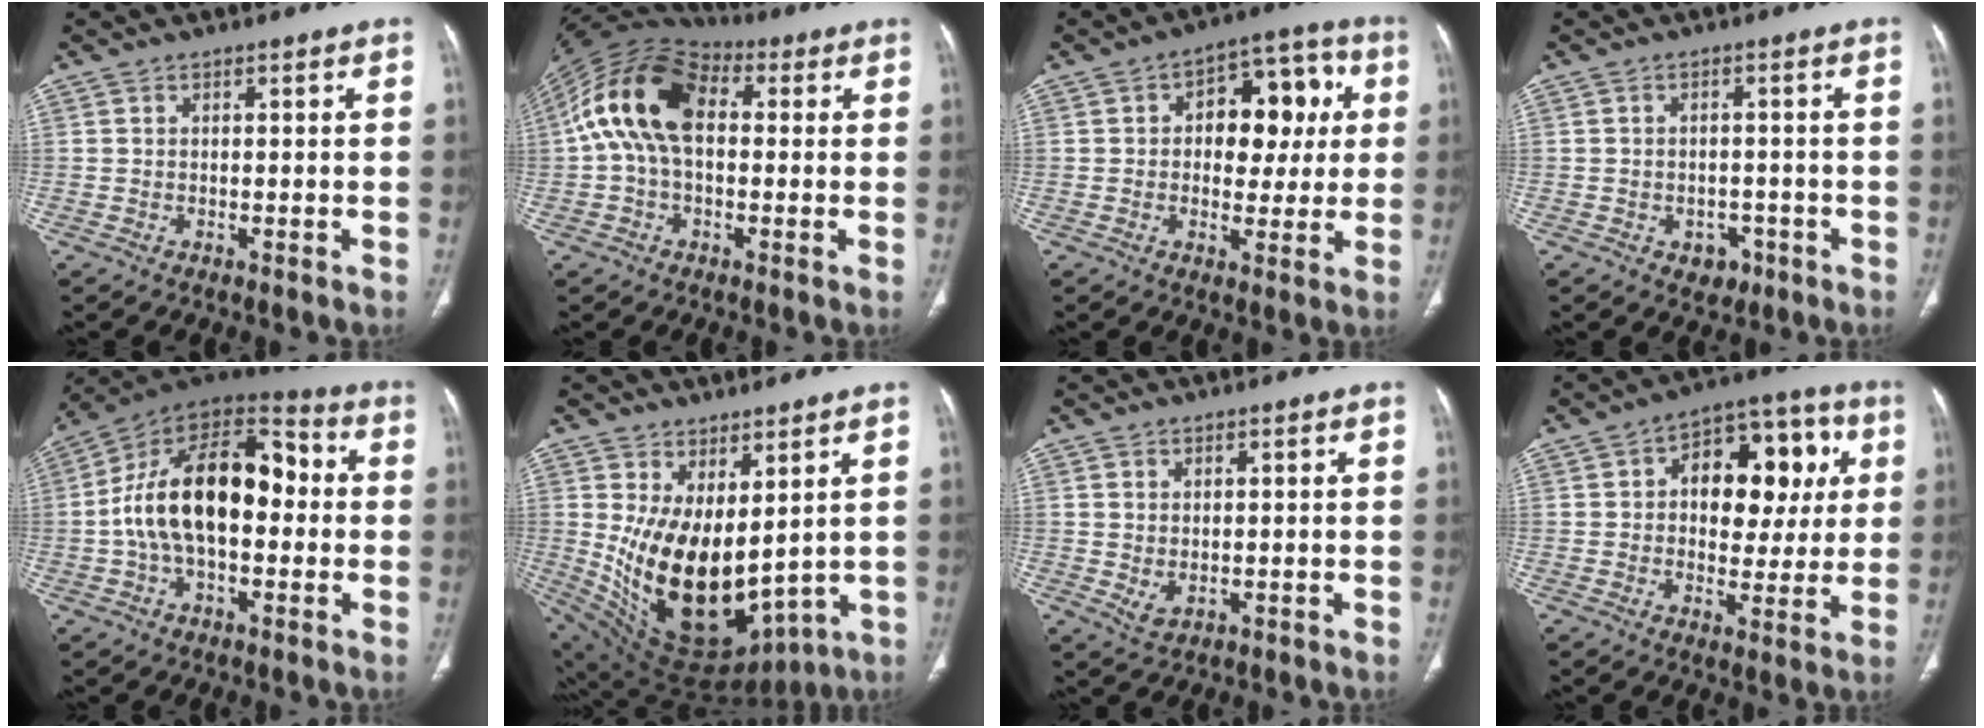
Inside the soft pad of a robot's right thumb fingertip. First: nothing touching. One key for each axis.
{"total": 15.7, "fx": 2.0, "fy": 9.6, "fz": 12.2, "tx": -0.226, "ty": 0.043, "tz": 0.026}
{"total": 13.4, "fx": 2.1, "fy": 8.4, "fz": 10.2, "tx": -0.079, "ty": 0.024, "tz": 0.026}
{"total": 3.9, "fx": -1.8, "fy": 3.0, "fz": 1.7, "tx": -0.003, "ty": 0.013, "tz": -0.017}
{"total": 21.4, "fx": -0.1, "fy": 12.1, "fz": 17.6, "tx": -0.290, "ty": 0.047, "tz": -0.007}
{"total": 19.0, "fx": 2.3, "fy": 10.6, "fz": 15.7, "tx": -0.255, "ty": -0.049, "tz": 0.085}
{"total": 2.4, "fx": 0.0, "fy": 1.6, "fz": 1.9, "tx": -0.036, "ty": -0.005, "tz": 0.012}
{"total": 16.8, "fx": 3.4, "fy": 10.5, "fz": 12.6, "tx": -0.112, "ty": 0.021, "tz": 0.048}